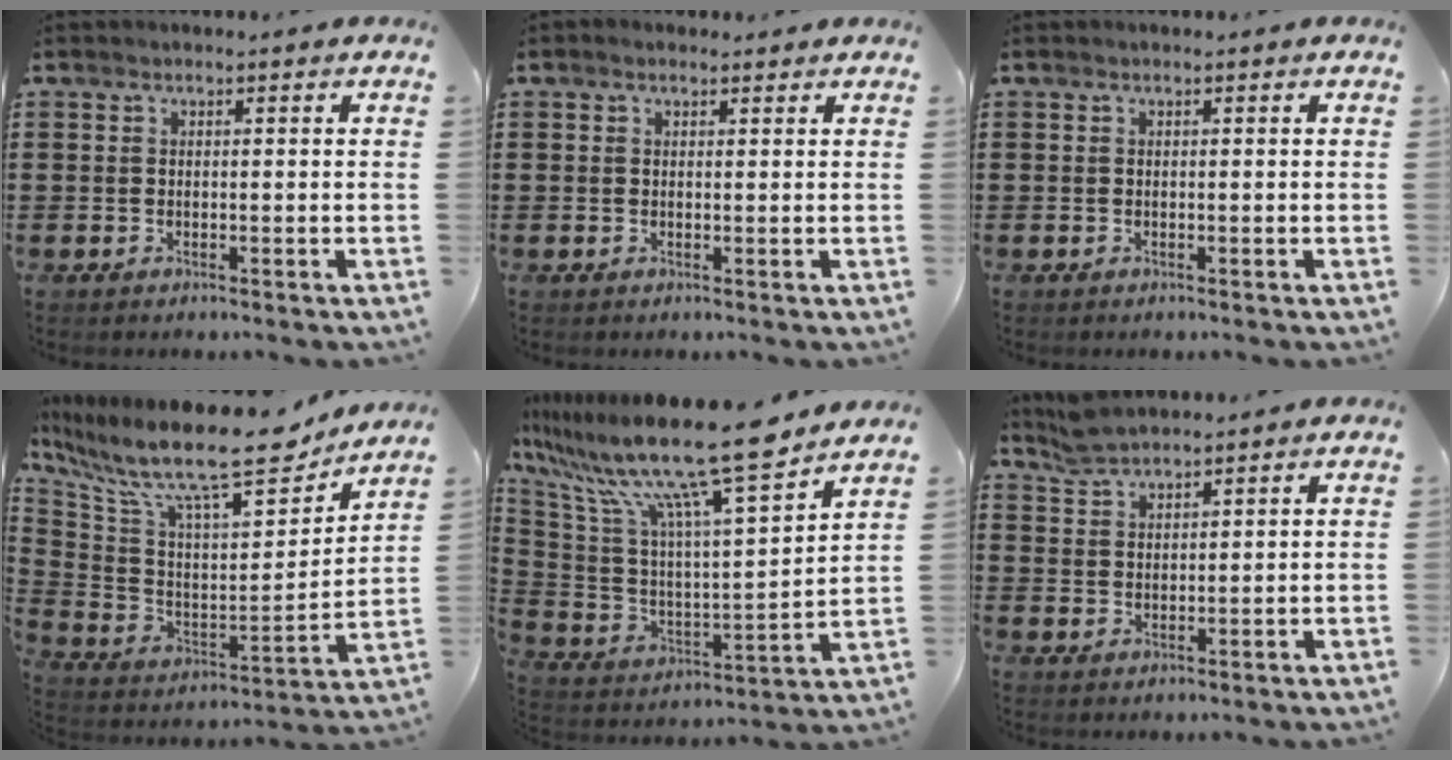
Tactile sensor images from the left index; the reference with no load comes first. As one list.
[{"total": 0.6, "force": [0.5, 0.4, 0.2], "torque": [-0.005, 0.004, 0.009]}, {"total": 0.0}, {"total": 14.1, "force": [11.3, 2.3, 8.2], "torque": [-0.182, -0.077, 0.186]}, {"total": 17.2, "force": [13.3, 1.4, 10.7], "torque": [-0.226, -0.085, 0.218]}, {"total": 3.6, "force": [3.5, 0.7, 0.8], "torque": [-0.025, -0.005, 0.067]}]